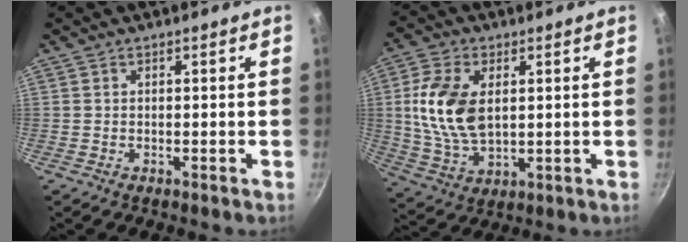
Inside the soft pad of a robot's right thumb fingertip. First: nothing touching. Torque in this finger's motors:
{"motor_torque": [-0.84, 1.12, 1.38, 0.26, 0.18]}